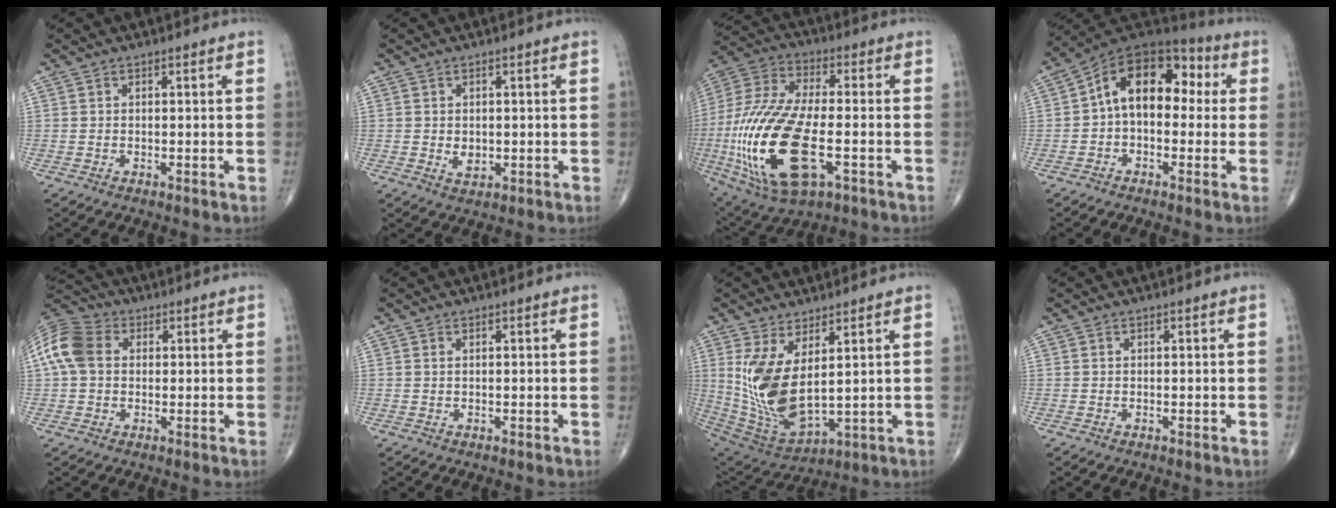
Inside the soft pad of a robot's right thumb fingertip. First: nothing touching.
{"total": 2.5, "force": [-0.1, 1.8, 1.7], "torque": [-0.020, -0.004, 0.005]}
{"total": 26.1, "force": [-6.2, 11.4, 22.7], "torque": [-0.534, -0.007, -0.097]}
{"total": 15.1, "force": [1.4, 9.6, 11.6], "torque": [-0.142, 0.052, 0.007]}
{"total": 10.3, "force": [1.6, 7.7, 6.7], "torque": [-0.138, 0.025, 0.021]}
{"total": 0.0}
{"total": 14.0, "force": [3.3, 6.0, 12.2], "torque": [-0.245, -0.036, 0.089]}
{"total": 0.0}